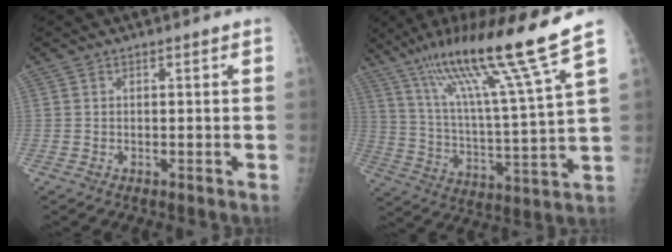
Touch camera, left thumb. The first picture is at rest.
{"total": 19.4, "force": [13.8, -0.7, 13.7], "torque": [-0.218, -0.070, 0.238]}